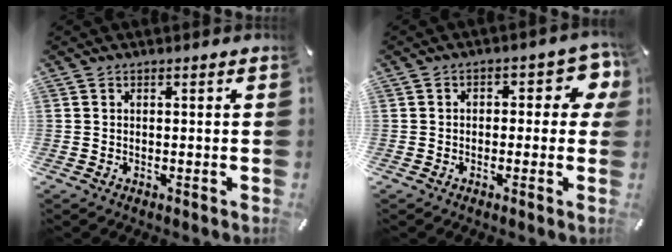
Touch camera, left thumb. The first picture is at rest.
{"total": 6.3, "force": [0.3, 3.7, 5.1], "torque": [-0.063, 0.007, -0.001]}